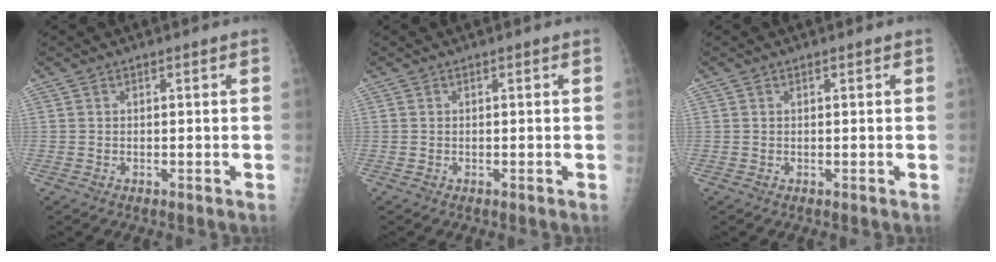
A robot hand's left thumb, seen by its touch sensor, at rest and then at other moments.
{"total": 0.0}
{"total": 0.0}